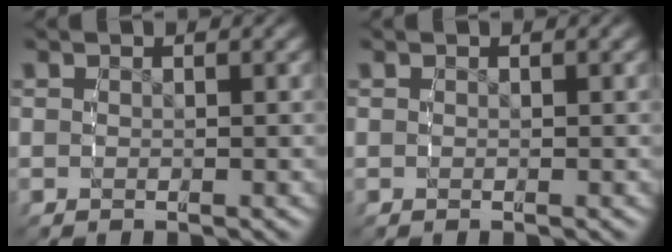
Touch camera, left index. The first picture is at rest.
{"total": 0.0}